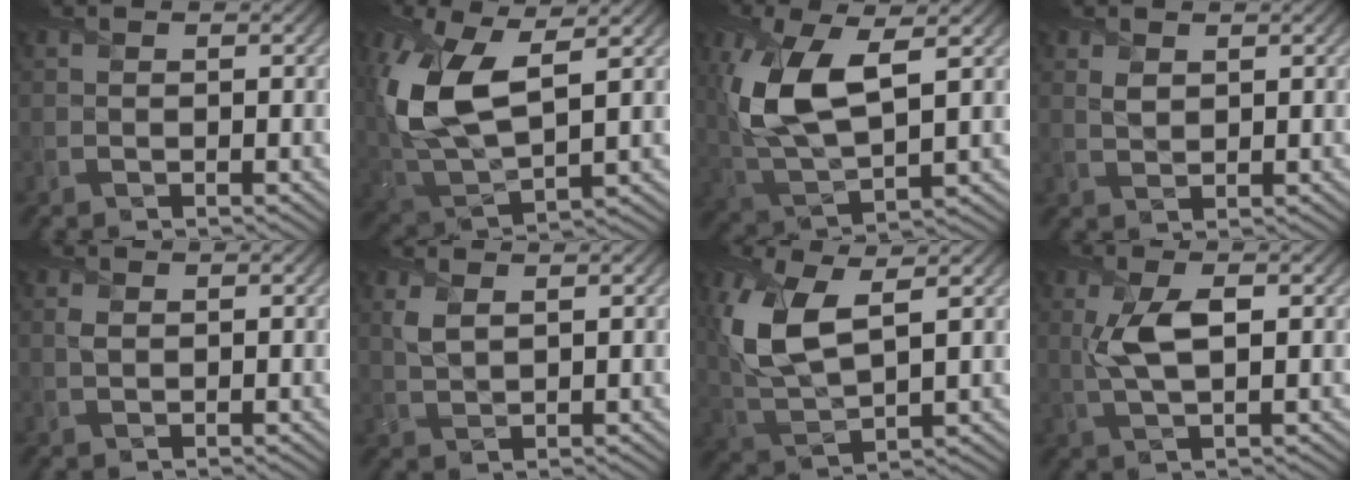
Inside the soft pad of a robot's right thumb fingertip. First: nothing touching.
{"total": 13.9, "force": [3.4, 6.8, 11.6], "torque": [-0.283, -0.002, 0.069]}
{"total": 11.8, "force": [2.8, 5.3, 10.2], "torque": [-0.244, -0.001, 0.056]}
{"total": 1.2, "force": [0.8, 0.8, 0.5], "torque": [-0.013, -0.004, 0.022]}
{"total": 0.7, "force": [0.3, 0.5, 0.4], "torque": [-0.013, -0.002, 0.008]}
{"total": 2.3, "force": [1.3, 1.0, 1.6], "torque": [-0.049, -0.004, 0.032]}
{"total": 10.7, "force": [3.1, 4.9, 8.9], "torque": [-0.222, 0.000, 0.059]}
{"total": 5.0, "force": [0.9, 1.7, 4.6], "torque": [-0.106, 0.002, 0.019]}